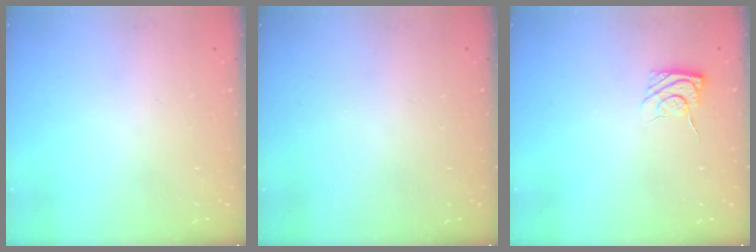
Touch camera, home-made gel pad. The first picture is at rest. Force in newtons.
{"total": 0.0}
{"total": 6.1, "press": 5.9, "slide": 1.6}